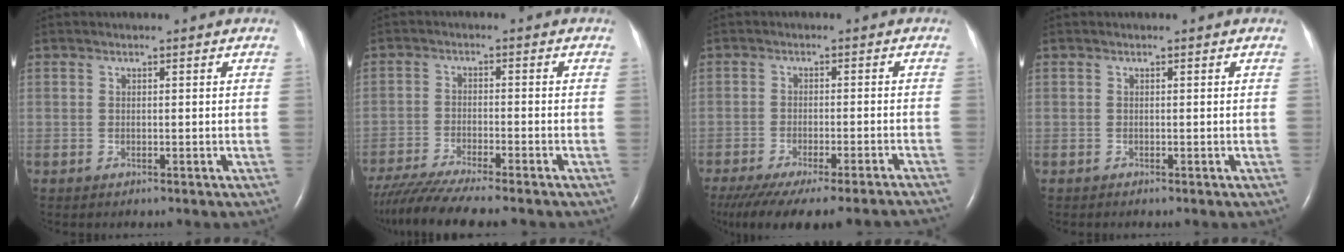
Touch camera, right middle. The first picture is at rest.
{"total": 11.0, "force": [-9.5, 0.0, 5.7], "torque": [-0.090, -0.028, -0.152]}
{"total": 21.1, "force": [-18.7, 1.3, 9.6], "torque": [-0.136, -0.051, -0.251]}
{"total": 0.0}